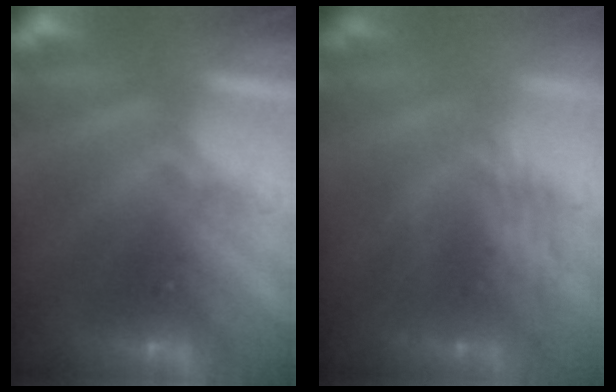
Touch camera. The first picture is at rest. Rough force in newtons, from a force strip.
{"total": 3.0}